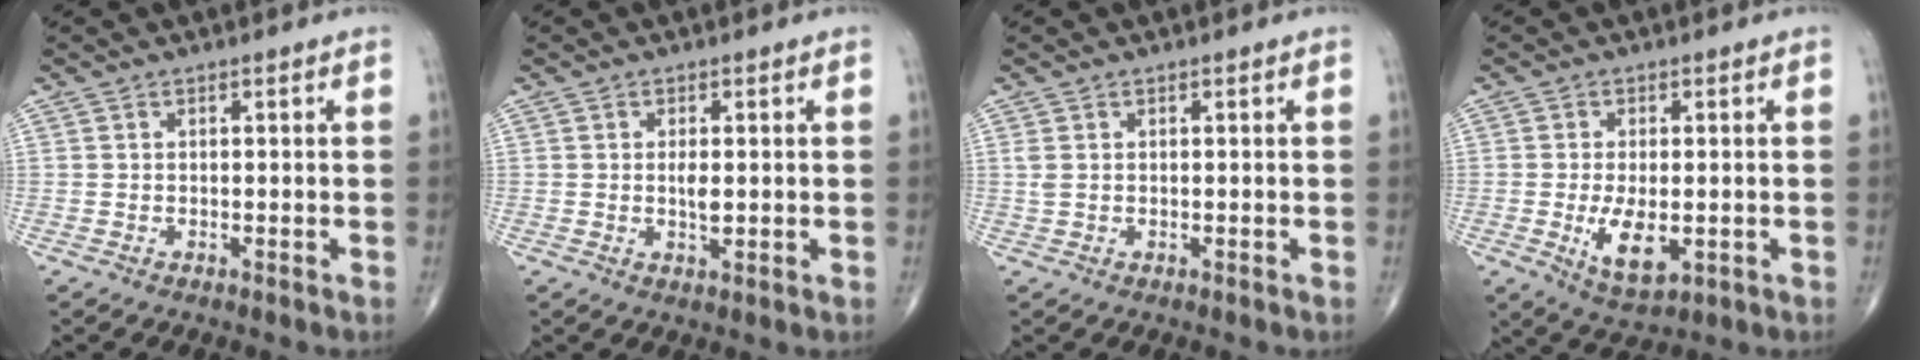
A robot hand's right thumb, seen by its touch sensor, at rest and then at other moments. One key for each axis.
{"total": 2.5, "fx": 0.1, "fy": 0.9, "fz": 2.3, "tx": -0.039, "ty": -0.005, "tz": 0.000}
{"total": 1.2, "fx": 0.3, "fy": 0.6, "fz": 1.0, "tx": -0.030, "ty": 0.008, "tz": 0.014}
{"total": 7.6, "fx": -1.5, "fy": 3.5, "fz": 6.5, "tx": -0.108, "ty": -0.016, "tz": -0.018}